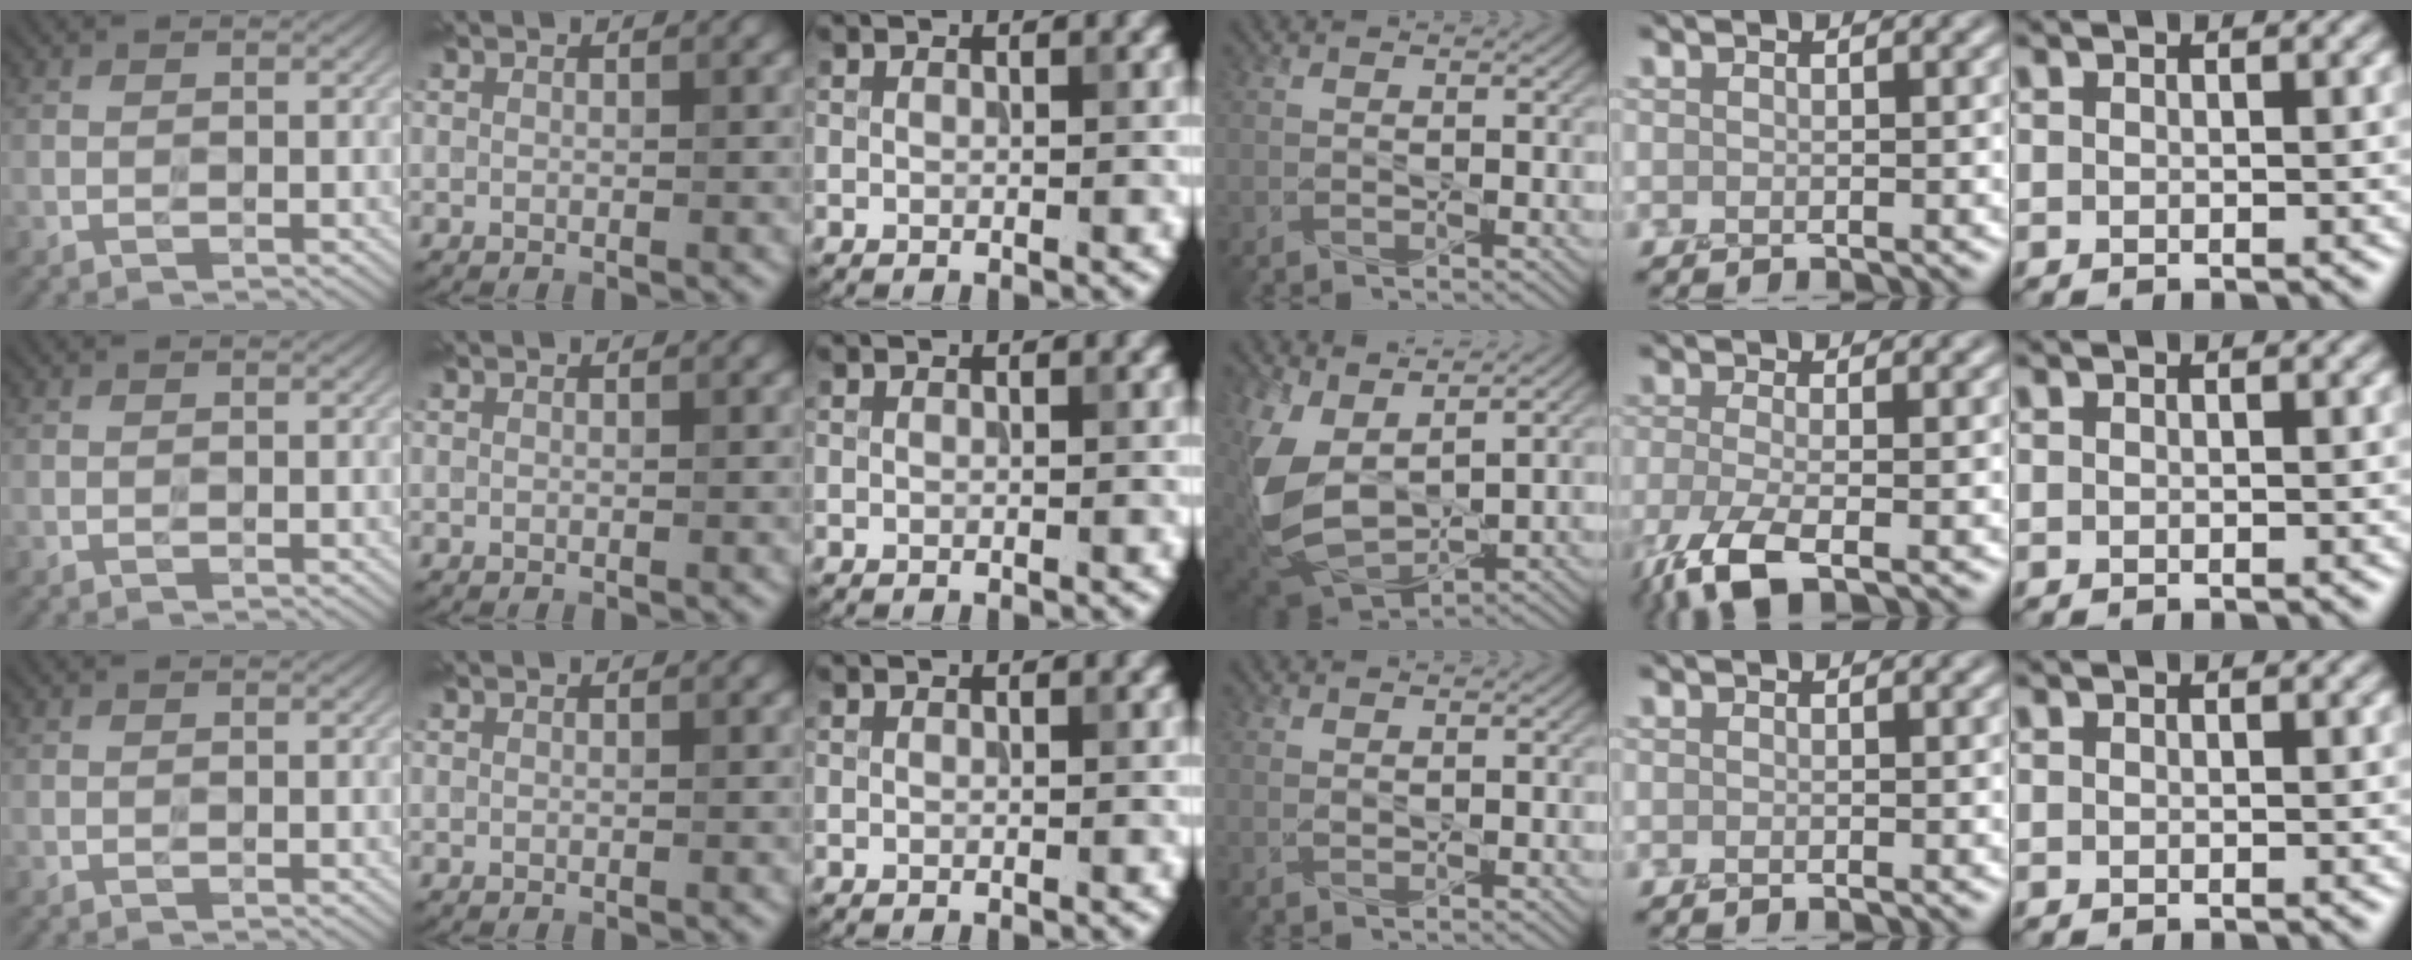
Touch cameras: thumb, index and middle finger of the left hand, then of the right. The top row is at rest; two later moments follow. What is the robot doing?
{"motion": "squeeze", "object": "tweezer"}